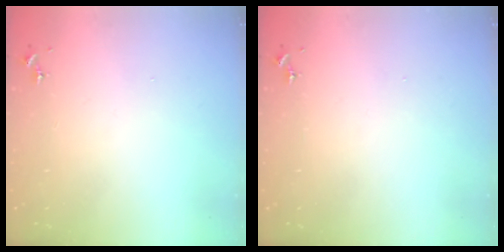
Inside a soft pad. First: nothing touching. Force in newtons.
{"total": 0.0}